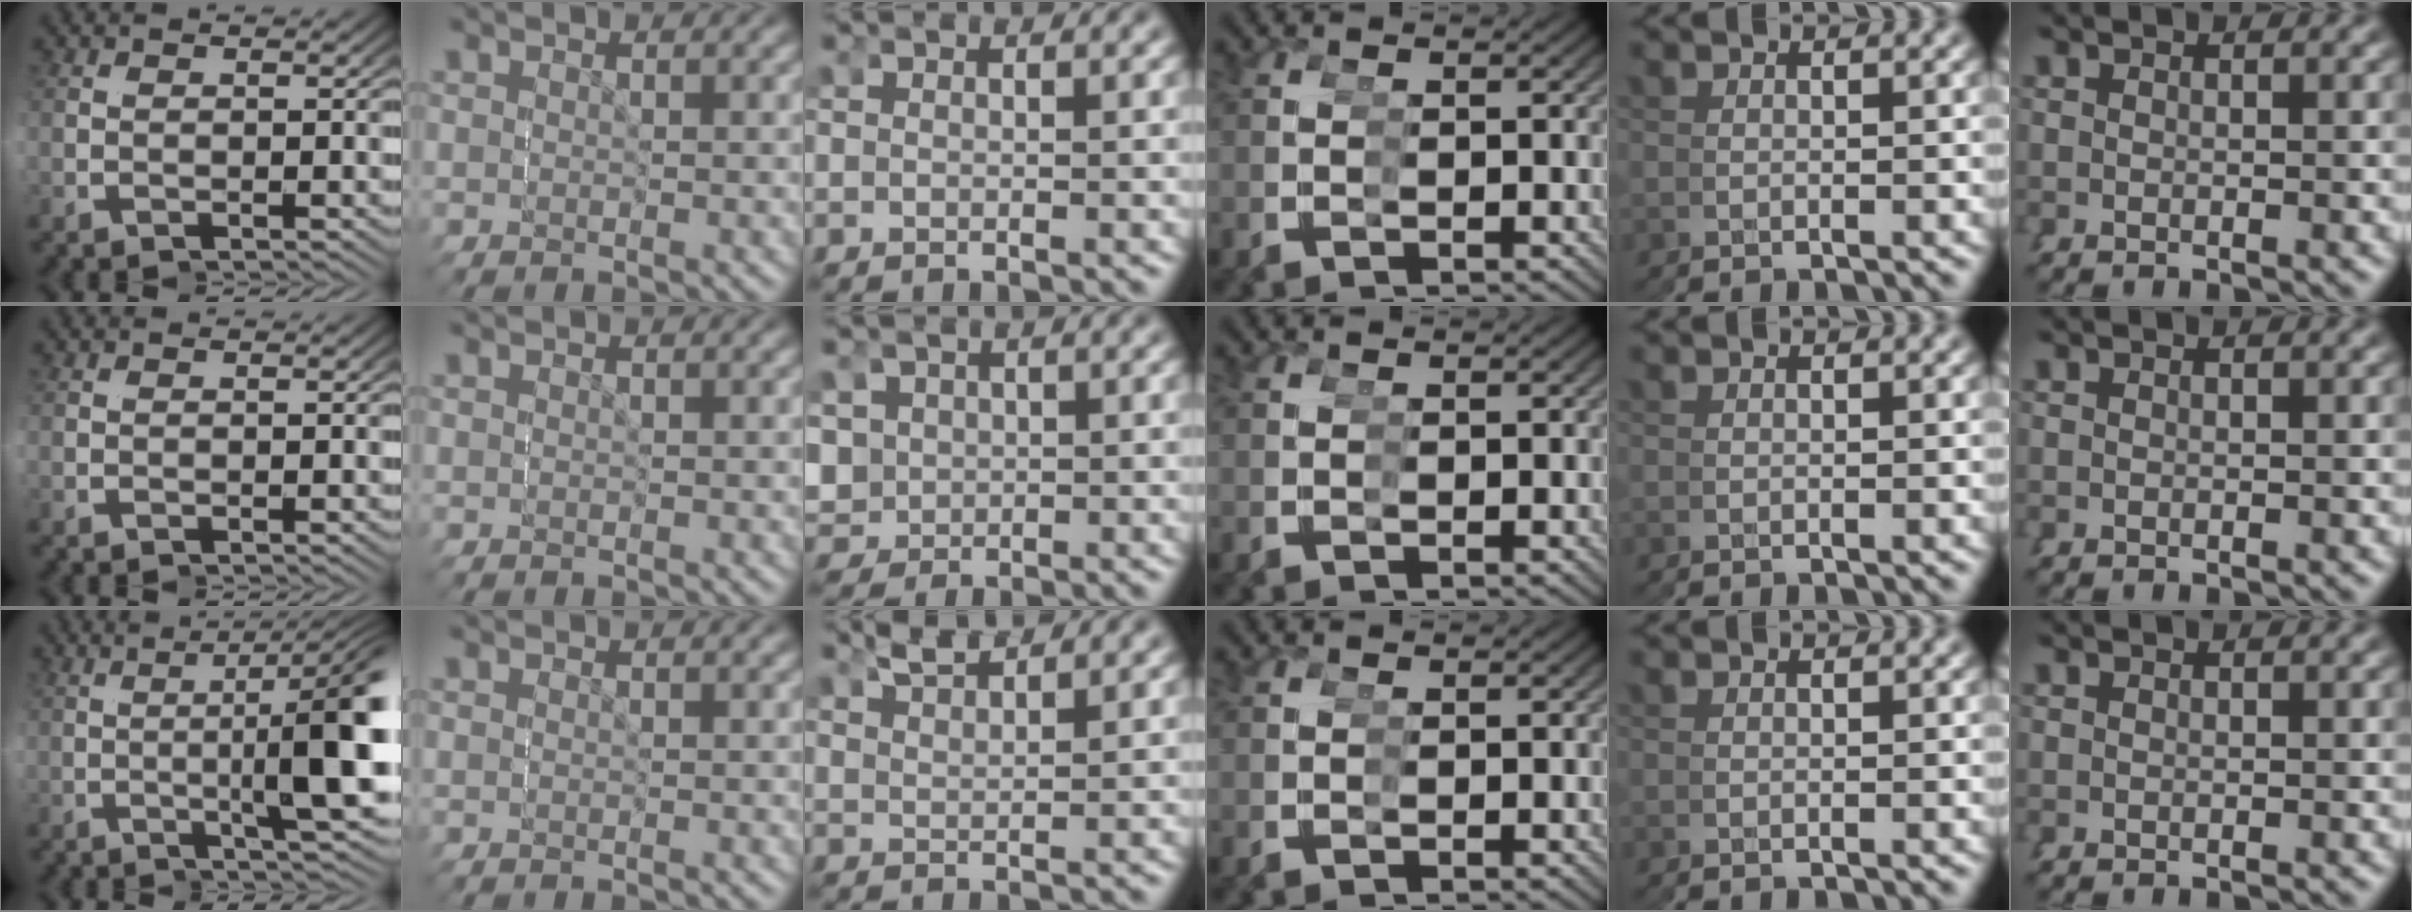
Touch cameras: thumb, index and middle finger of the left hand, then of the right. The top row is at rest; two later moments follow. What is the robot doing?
{"motion": "grasp_and_lifting", "object": "screwdriver"}